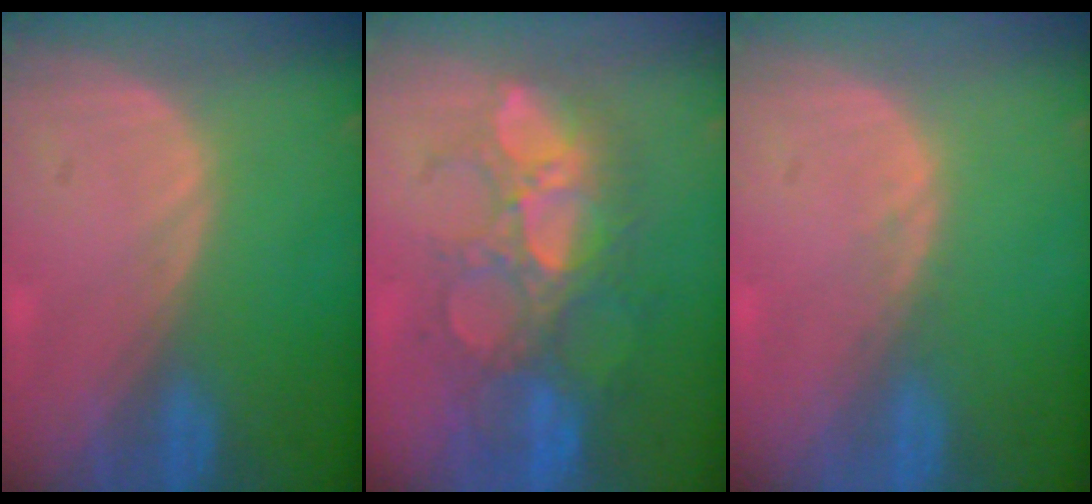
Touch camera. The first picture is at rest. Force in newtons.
{"total": 10.1, "press": 9.6, "slide": 3.2}
{"total": 0.6, "press": 0.6, "slide": 0.1}